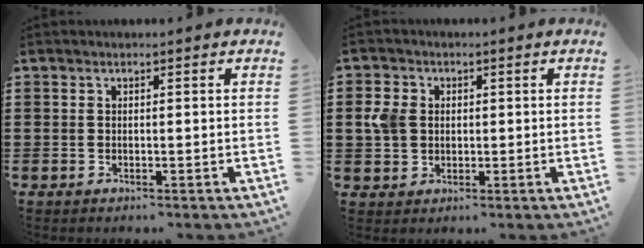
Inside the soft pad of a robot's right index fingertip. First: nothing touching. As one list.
[{"total": 4.5, "force": [0.5, 3.7, 2.5], "torque": [-0.081, 0.005, 0.000]}]